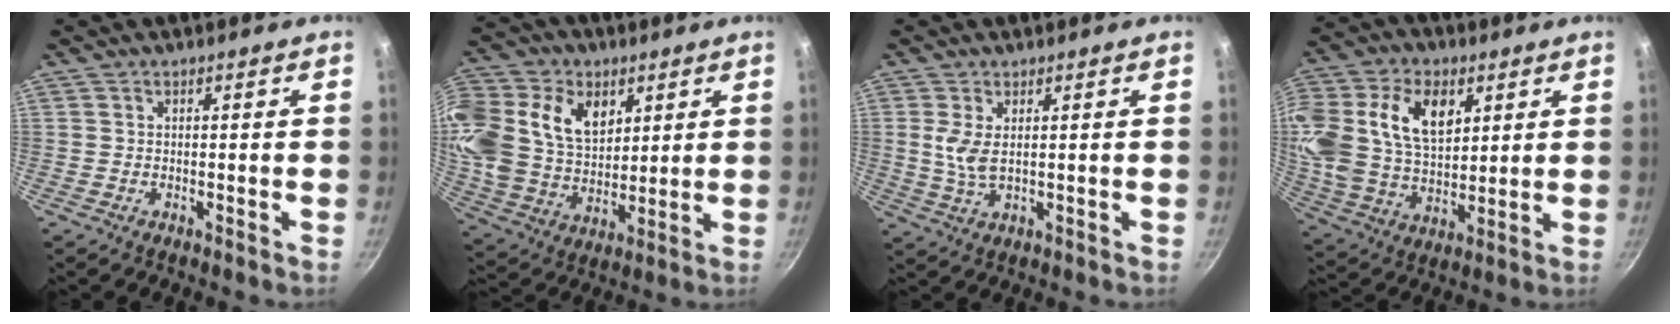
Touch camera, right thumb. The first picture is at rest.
{"total": 25.1, "force": [9.1, 18.2, 14.8], "torque": [-0.320, 0.014, 0.167]}
{"total": 4.6, "force": [0.9, 2.1, 4.0], "torque": [-0.082, -0.007, 0.021]}
{"total": 22.9, "force": [7.5, 15.4, 15.1], "torque": [-0.311, 0.008, 0.139]}